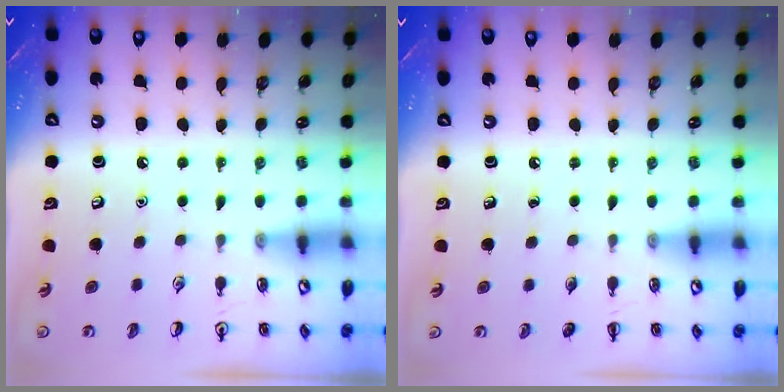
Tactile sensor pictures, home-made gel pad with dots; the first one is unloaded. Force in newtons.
{"total": 0.0}